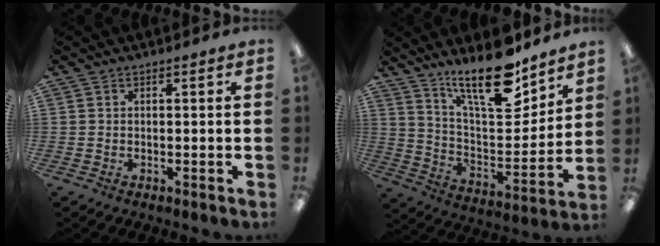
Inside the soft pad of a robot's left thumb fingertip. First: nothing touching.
{"total": 19.3, "force": [14.6, 6.0, 11.2], "torque": [-0.181, -0.101, 0.246]}